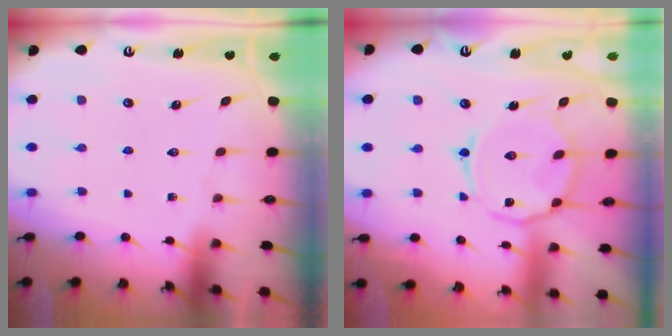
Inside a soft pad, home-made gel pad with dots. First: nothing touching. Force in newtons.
{"total": 10.8, "press": 10.7, "slide": 1.0}